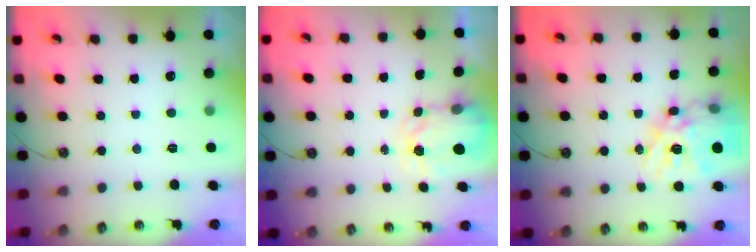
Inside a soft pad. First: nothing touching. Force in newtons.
{"total": 3.8, "press": 3.7, "slide": 0.5}
{"total": 20.0, "press": 19.9, "slide": 1.8}